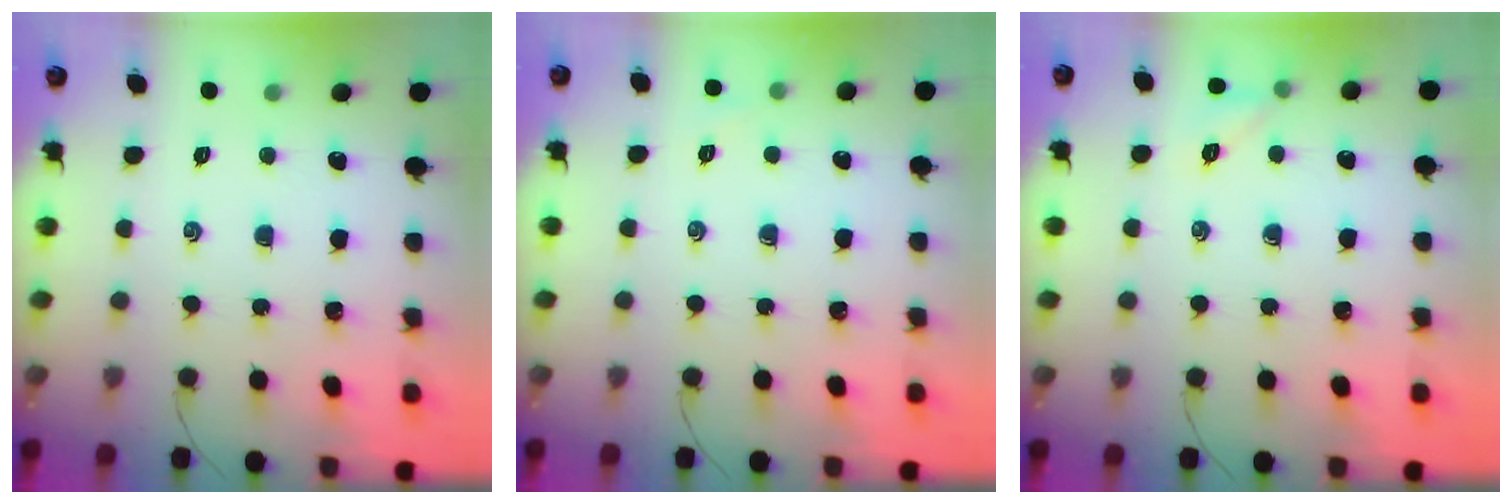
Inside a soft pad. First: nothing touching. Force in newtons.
{"total": 3.5, "press": 3.4, "slide": 0.9}
{"total": 6.6, "press": 6.4, "slide": 1.5}